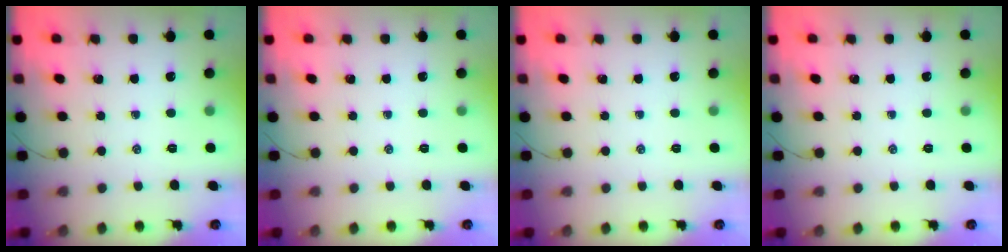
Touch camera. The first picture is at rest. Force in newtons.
{"total": 0.0}
{"total": 0.0}
{"total": 0.0}